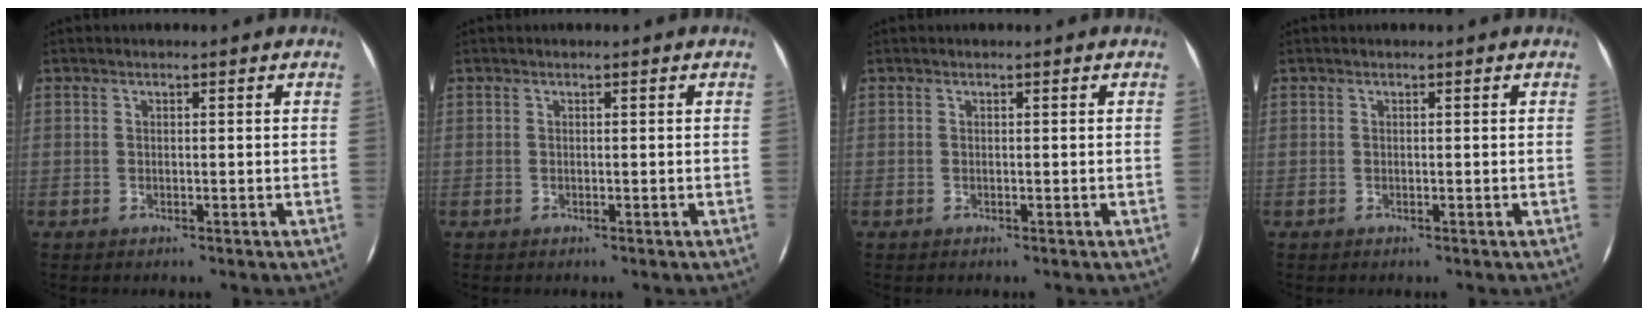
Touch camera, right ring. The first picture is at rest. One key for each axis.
{"total": 0.0}
{"total": 0.0}
{"total": 0.0}